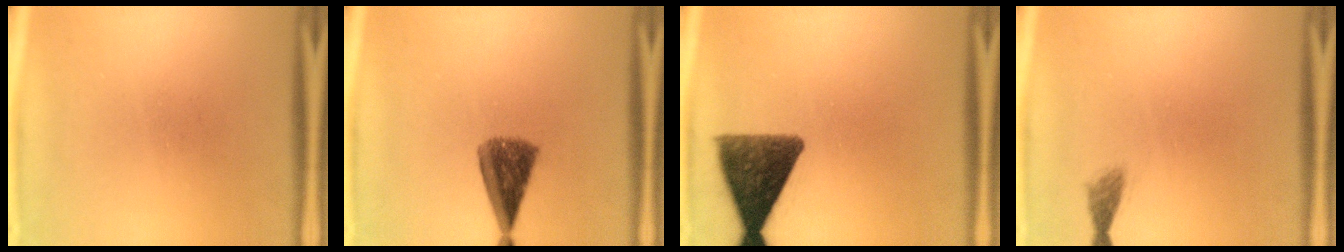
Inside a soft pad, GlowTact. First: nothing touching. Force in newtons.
{"total": 7.3}
{"total": 11.2}
{"total": 1.3}